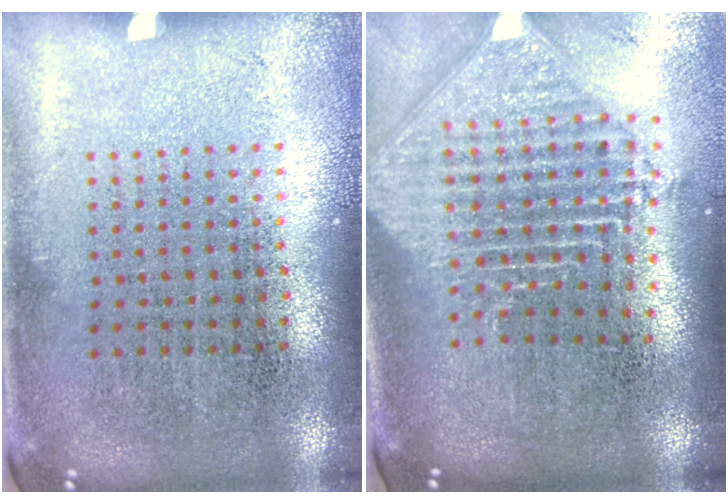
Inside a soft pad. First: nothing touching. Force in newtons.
{"total": 2.3, "press": 1.8, "slide": 1.5}